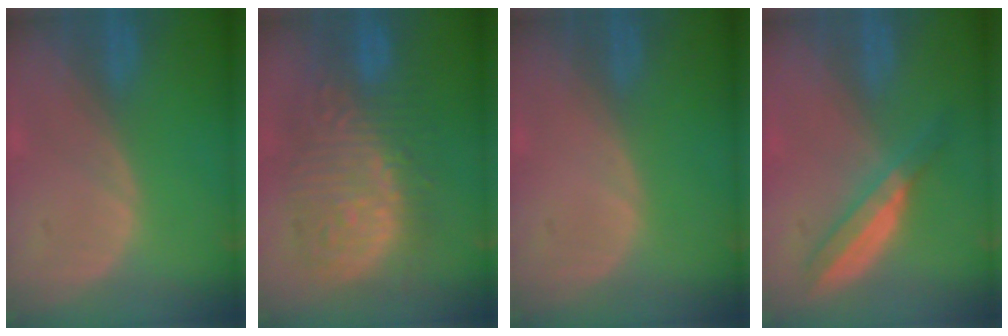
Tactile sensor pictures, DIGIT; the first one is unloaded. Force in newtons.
{"total": 13.4, "press": 13.3, "slide": 1.2}
{"total": 0.0}
{"total": 6.0, "press": 5.2, "slide": 3.0}